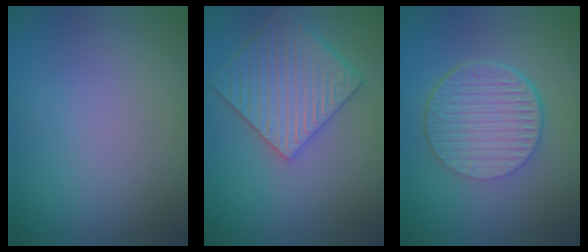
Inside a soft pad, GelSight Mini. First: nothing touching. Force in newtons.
{"total": 5.6, "press": 4.9, "slide": 2.6}
{"total": 6.7, "press": 4.6, "slide": 4.9}